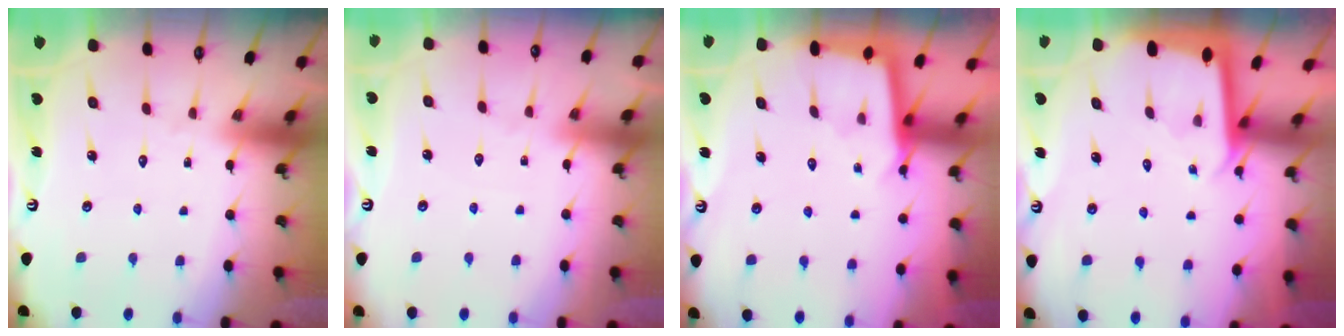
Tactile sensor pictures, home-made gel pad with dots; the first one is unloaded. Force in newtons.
{"total": 1.8, "press": 1.8, "slide": 0.3}
{"total": 2.9, "press": 2.9, "slide": 0.3}
{"total": 1.8, "press": 1.8, "slide": 0.0}